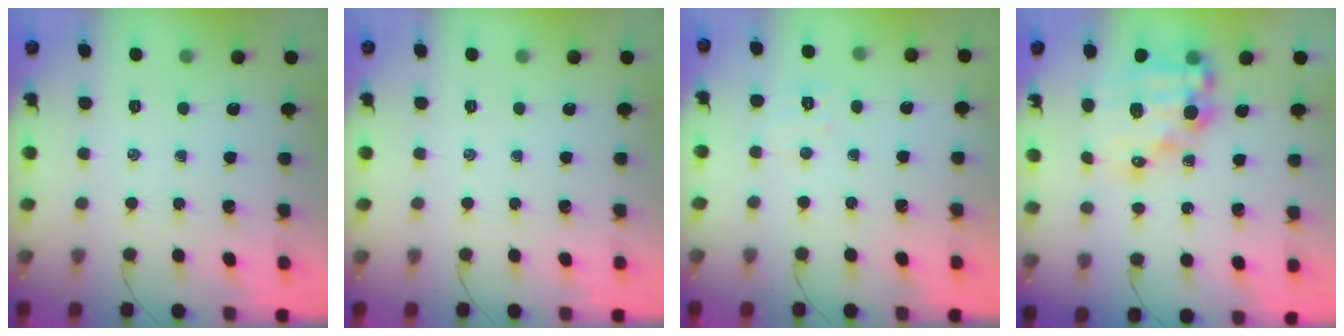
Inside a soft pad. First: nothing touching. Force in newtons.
{"total": 0.0}
{"total": 4.6, "press": 4.5, "slide": 1.0}
{"total": 14.6, "press": 14.3, "slide": 3.2}